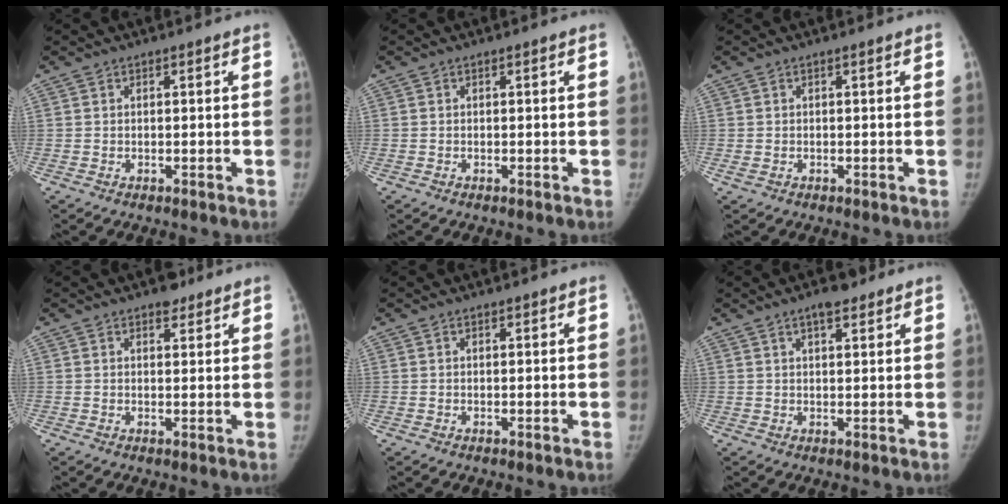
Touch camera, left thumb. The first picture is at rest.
{"total": 0.0}
{"total": 1.0, "force": [-0.1, 0.6, 0.8], "torque": [-0.022, 0.005, 0.003]}
{"total": 3.2, "force": [2.3, 1.7, 1.5], "torque": [-0.005, -0.012, 0.032]}
{"total": 0.6, "force": [0.5, 0.2, 0.3], "torque": [-0.003, -0.003, 0.007]}
{"total": 4.9, "force": [3.2, 1.8, 3.1], "torque": [-0.038, -0.013, 0.047]}